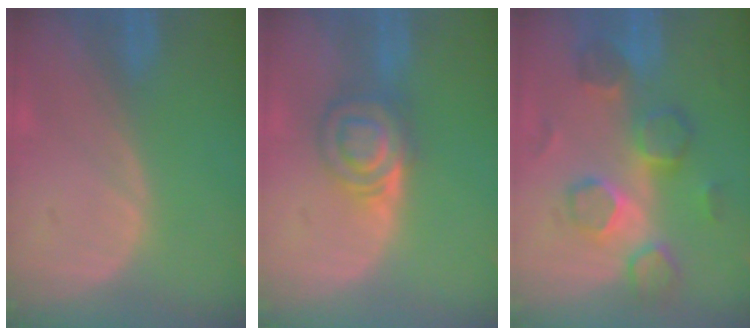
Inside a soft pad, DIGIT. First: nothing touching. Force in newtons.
{"total": 6.1, "press": 5.5, "slide": 2.5}
{"total": 8.3, "press": 8.1, "slide": 1.8}